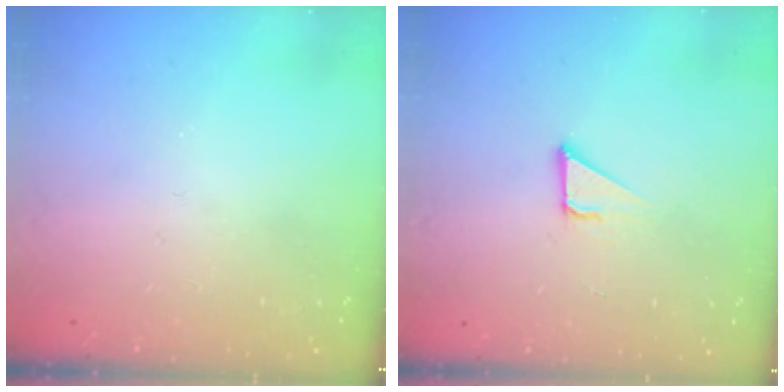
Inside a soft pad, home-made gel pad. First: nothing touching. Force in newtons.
{"total": 2.1, "press": 2.1, "slide": 0.1}